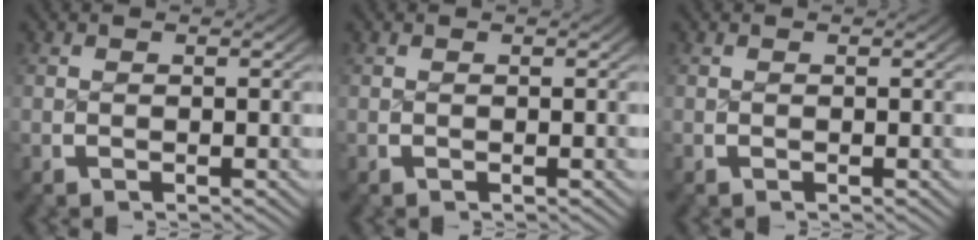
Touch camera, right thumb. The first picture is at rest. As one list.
[{"total": 0.0}, {"total": 0.0}]